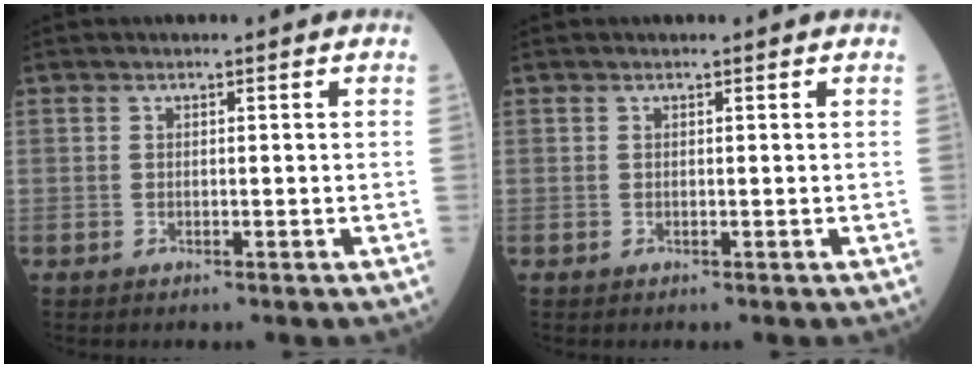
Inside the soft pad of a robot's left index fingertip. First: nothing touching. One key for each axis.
{"total": 0.0}